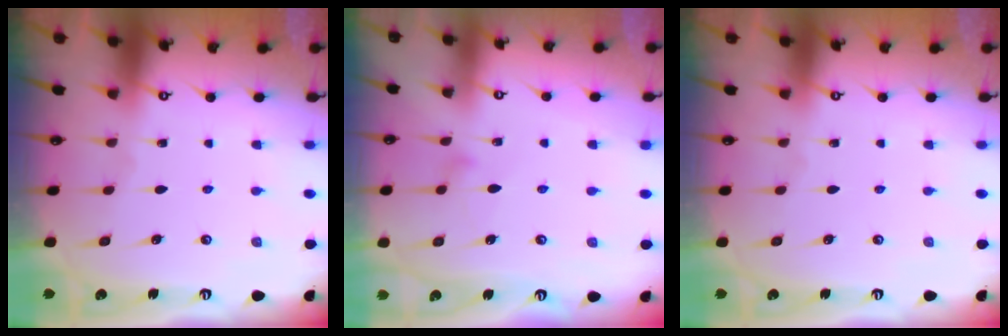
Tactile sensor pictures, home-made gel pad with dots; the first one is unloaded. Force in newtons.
{"total": 7.7, "press": 7.7, "slide": 0.5}
{"total": 0.0}